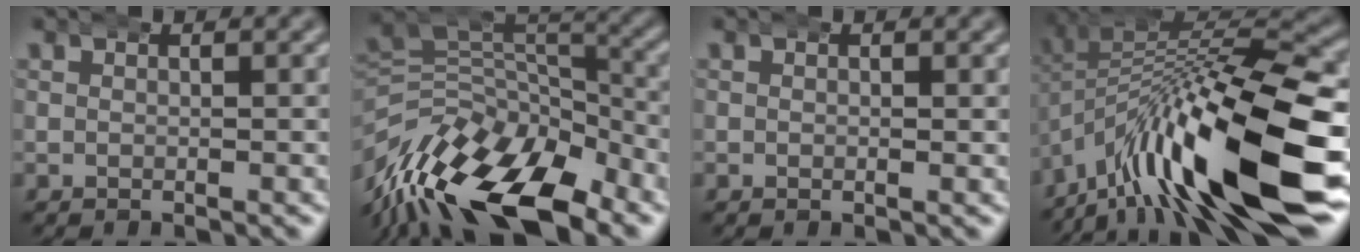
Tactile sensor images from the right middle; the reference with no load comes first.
{"total": 11.1, "force": [-2.9, 7.4, 7.7], "torque": [-0.124, -0.021, -0.048]}
{"total": 0.0}
{"total": 15.8, "force": [-4.4, 8.0, 12.9], "torque": [-0.193, -0.011, -0.063]}